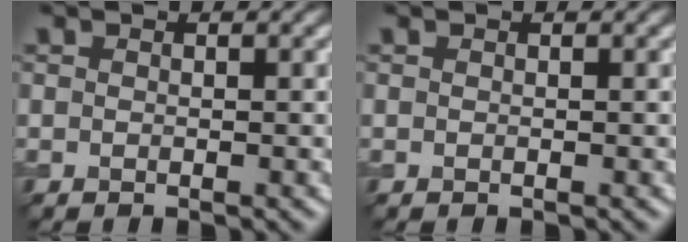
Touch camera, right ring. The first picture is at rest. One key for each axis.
{"total": 0.0}